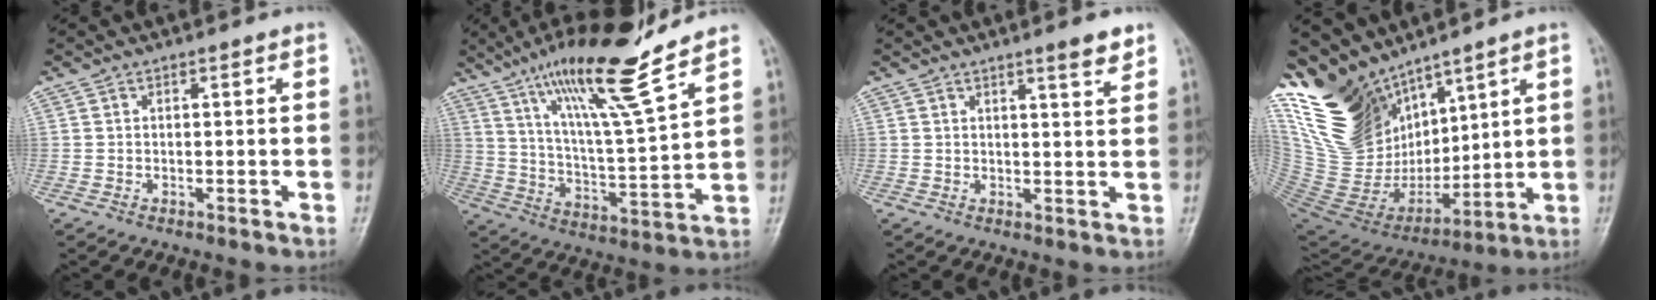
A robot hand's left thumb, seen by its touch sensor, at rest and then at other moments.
{"total": 17.7, "force": [12.6, 1.5, 12.4], "torque": [-0.200, -0.066, 0.220]}
{"total": 3.7, "force": [2.8, 0.3, 2.4], "torque": [-0.029, -0.022, 0.040]}
{"total": 21.6, "force": [14.3, 11.6, 11.3], "torque": [-0.182, -0.066, 0.289]}